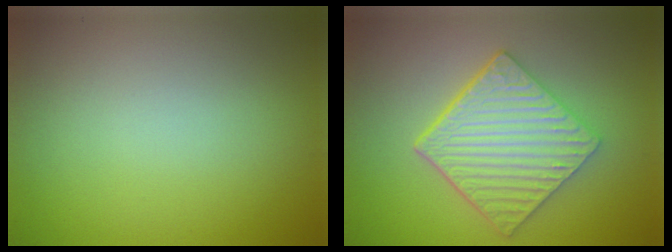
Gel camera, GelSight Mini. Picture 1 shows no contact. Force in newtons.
{"total": 6.6, "press": 4.7, "slide": 4.7}